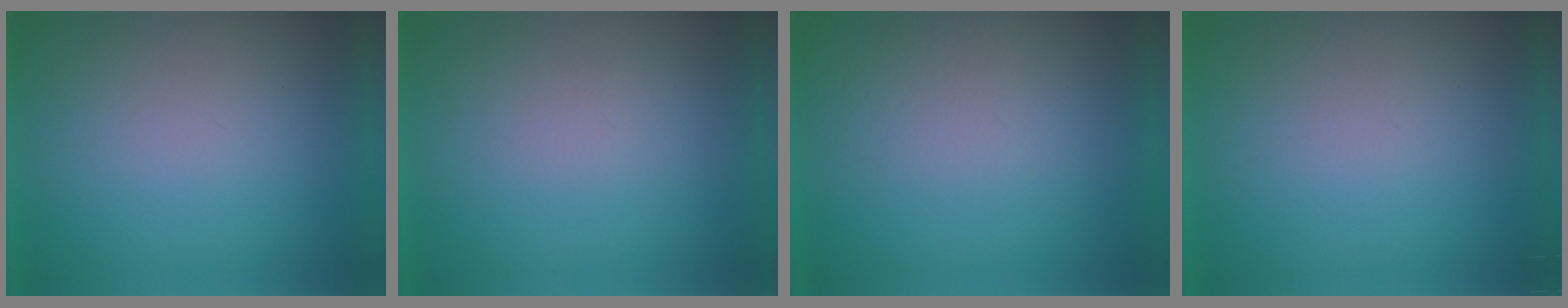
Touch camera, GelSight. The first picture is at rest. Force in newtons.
{"total": 1.4}
{"total": 4.8}
{"total": 1.5}